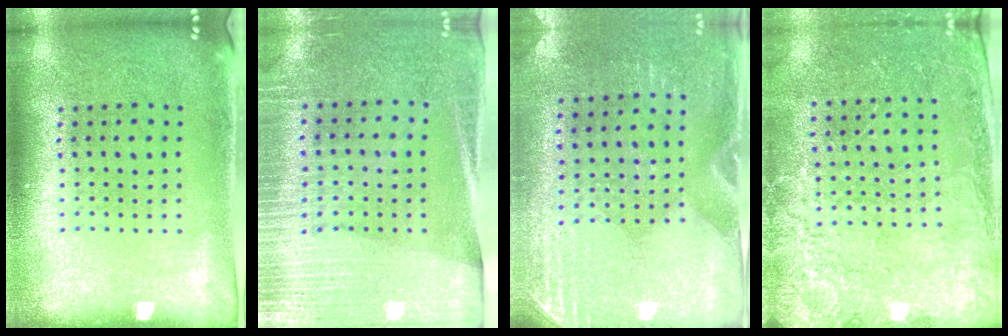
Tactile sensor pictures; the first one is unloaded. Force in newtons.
{"total": 3.0, "press": 2.8, "slide": 1.2}
{"total": 2.9, "press": 2.5, "slide": 1.3}
{"total": 2.5, "press": 2.4, "slide": 0.5}